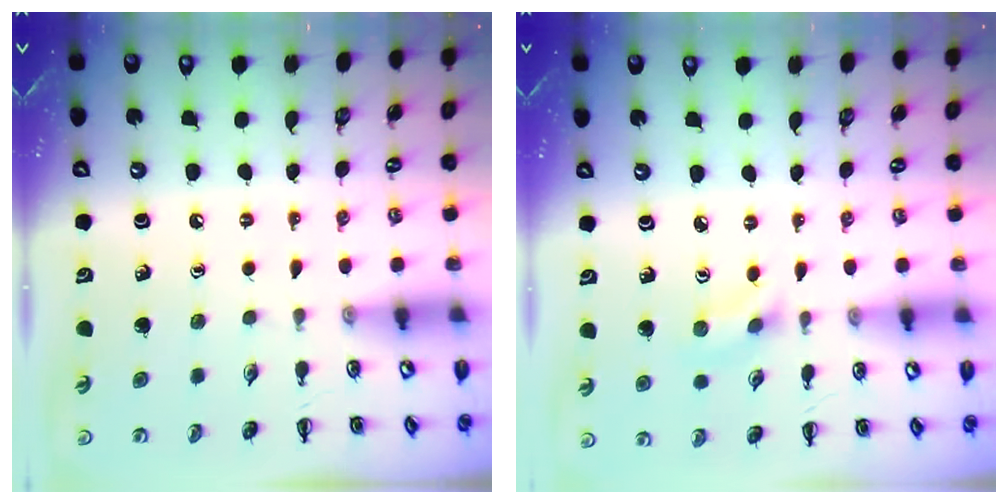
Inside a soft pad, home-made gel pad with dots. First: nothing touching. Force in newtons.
{"total": 2.0, "press": 1.9, "slide": 0.8}